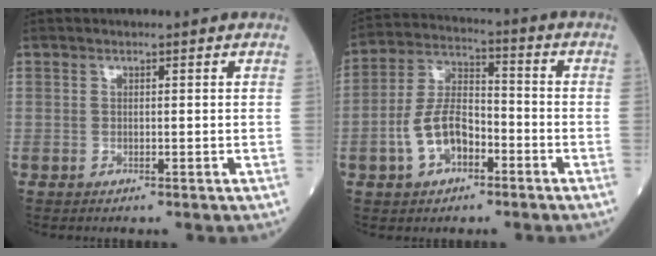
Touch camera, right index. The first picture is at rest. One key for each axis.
{"total": 9.2, "fx": -3.6, "fy": 5.1, "fz": 6.8, "tx": -0.153, "ty": 0.016, "tz": -0.067}